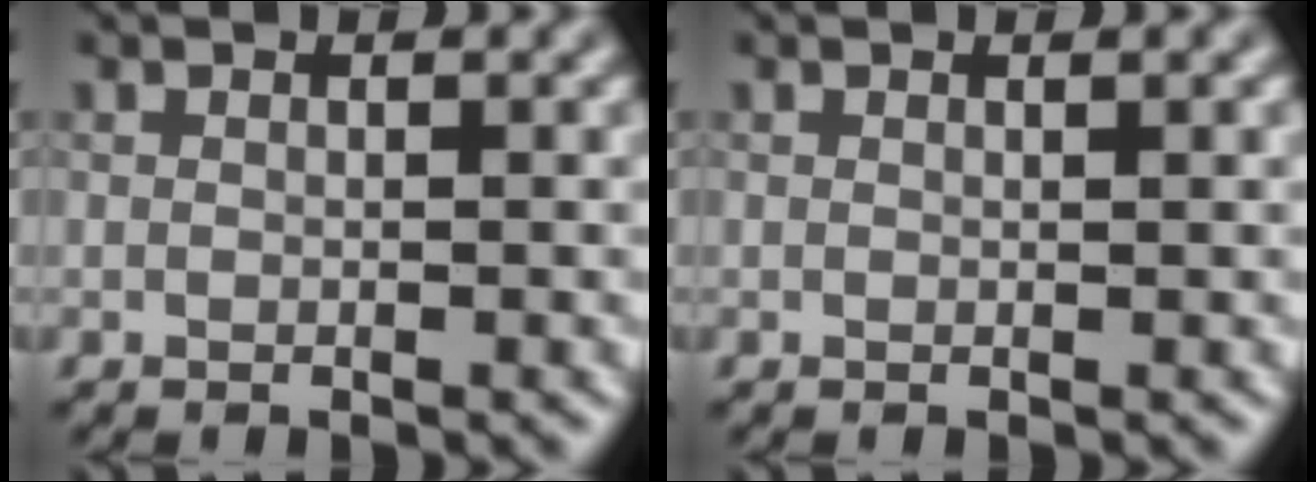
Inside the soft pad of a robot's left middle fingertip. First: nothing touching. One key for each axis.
{"total": 0.5, "fx": 0.3, "fy": 0.1, "fz": 0.4, "tx": -0.002, "ty": 0.002, "tz": 0.005}